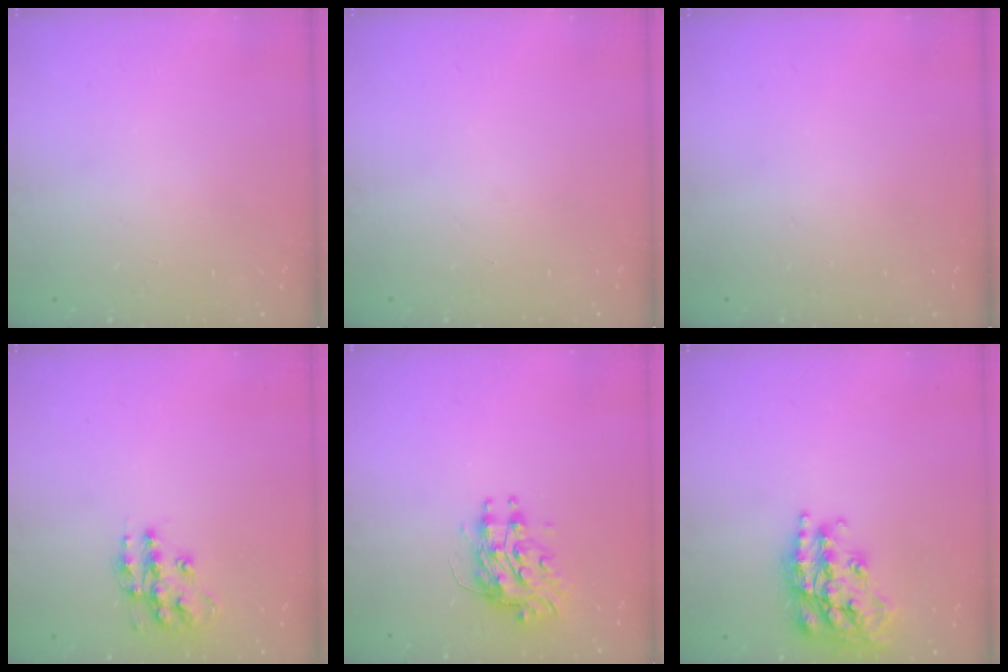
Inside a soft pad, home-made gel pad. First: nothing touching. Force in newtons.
{"total": 0.0}
{"total": 0.0}
{"total": 12.6, "press": 12.5, "slide": 0.9}
{"total": 9.0, "press": 9.0, "slide": 0.7}
{"total": 20.4, "press": 20.4, "slide": 1.4}